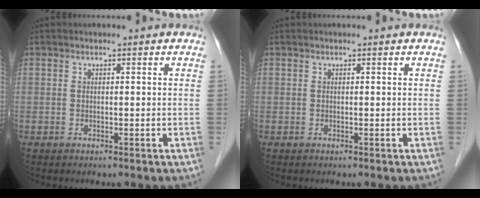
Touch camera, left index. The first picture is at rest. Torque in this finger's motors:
{"motor_torque": [0.00, 0.00, 0.00, 0.00]}